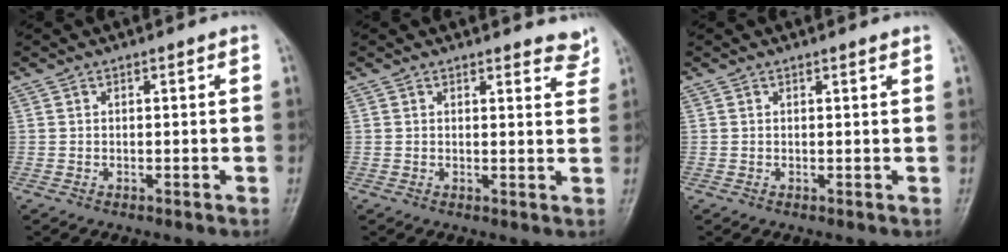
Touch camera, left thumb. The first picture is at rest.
{"total": 3.9, "force": [3.6, 1.1, 0.8], "torque": [0.008, -0.027, 0.027]}
{"total": 0.7, "force": [0.7, 0.0, 0.3], "torque": [-0.007, -0.004, 0.010]}